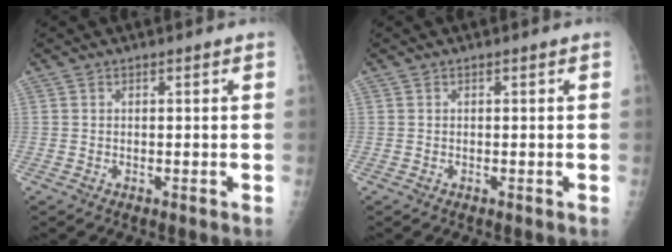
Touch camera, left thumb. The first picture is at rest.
{"total": 0.0}